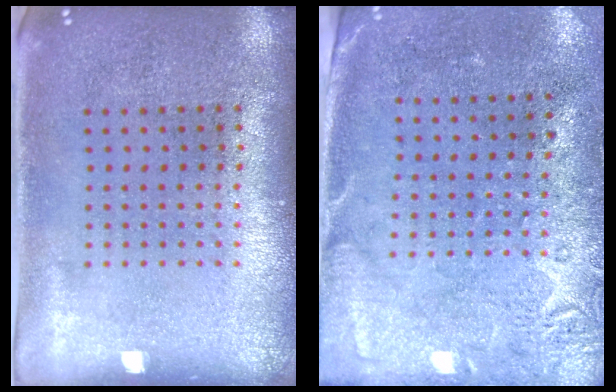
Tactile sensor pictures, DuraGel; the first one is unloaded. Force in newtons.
{"total": 2.7, "press": 2.2, "slide": 1.5}